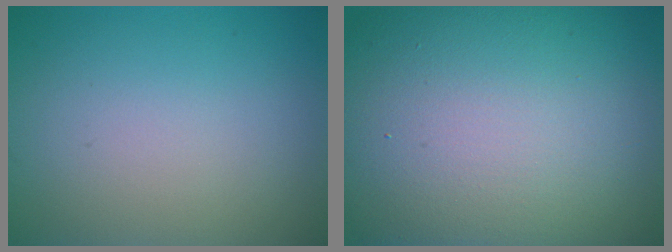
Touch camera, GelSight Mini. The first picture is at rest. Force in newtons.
{"total": 20.1, "press": 20.1, "slide": 0.9}